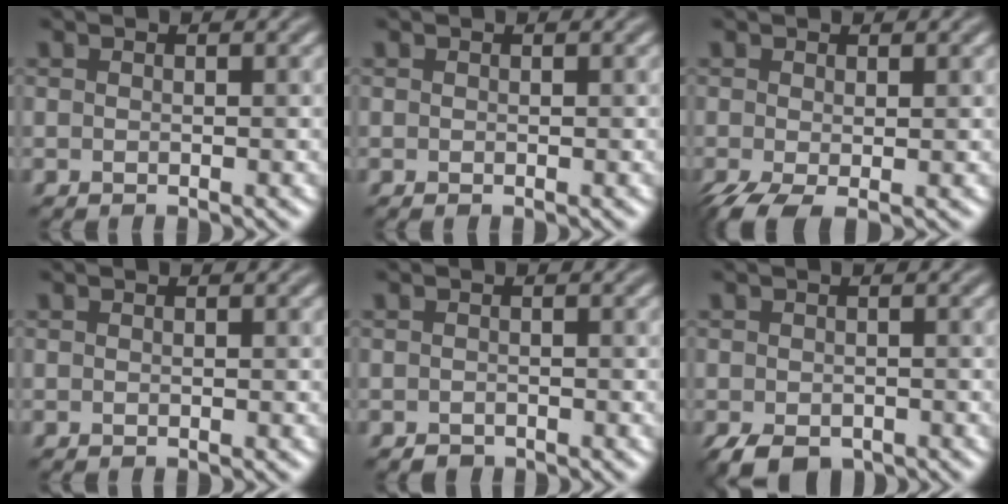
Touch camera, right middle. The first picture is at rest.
{"total": 0.0}
{"total": 3.0, "force": [-1.2, 1.3, 2.5], "torque": [-0.060, -0.012, -0.024]}
{"total": 0.0}
{"total": 0.6, "force": [-0.5, 0.3, 0.0], "torque": [0.003, -0.003, -0.008]}
{"total": 3.5, "force": [-2.1, 1.9, 1.9], "torque": [-0.033, -0.011, -0.036]}